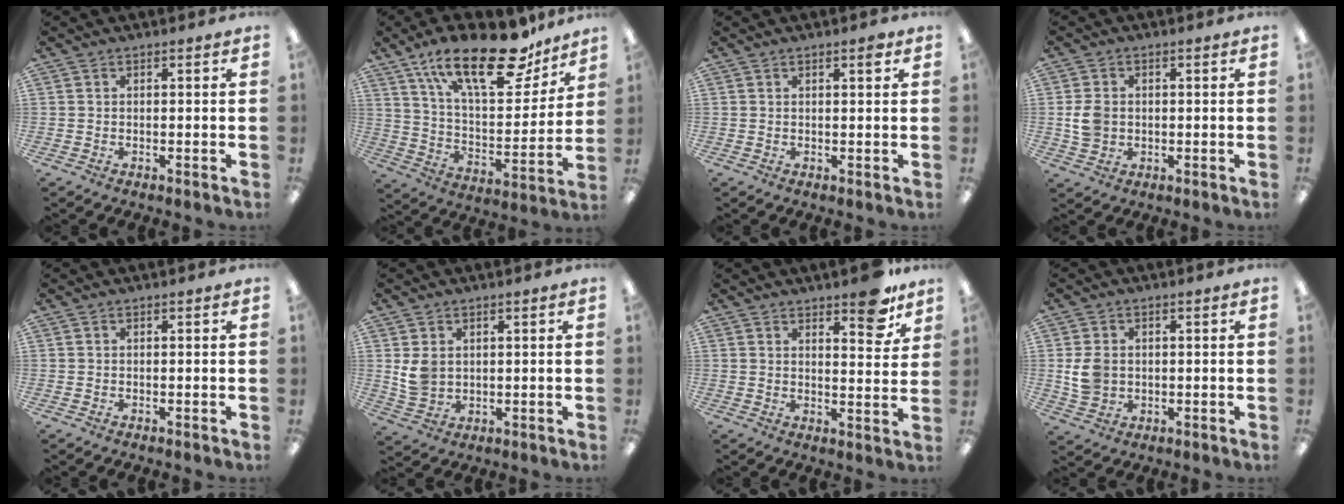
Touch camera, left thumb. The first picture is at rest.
{"total": 24.8, "force": [16.2, 9.9, 16.0], "torque": [-0.250, -0.093, 0.275]}
{"total": 1.9, "force": [1.2, 0.4, 1.4], "torque": [-0.014, -0.005, 0.017]}
{"total": 5.3, "force": [0.0, 4.4, 3.0], "torque": [-0.054, 0.006, 0.001]}
{"total": 0.0}
{"total": 5.0, "force": [1.6, 4.0, 2.5], "torque": [-0.044, 0.004, 0.035]}
{"total": 9.4, "force": [7.0, 3.3, 5.4], "torque": [-0.049, -0.046, 0.113]}
{"total": 6.2, "force": [0.3, 5.1, 3.5], "torque": [-0.072, 0.005, 0.007]}